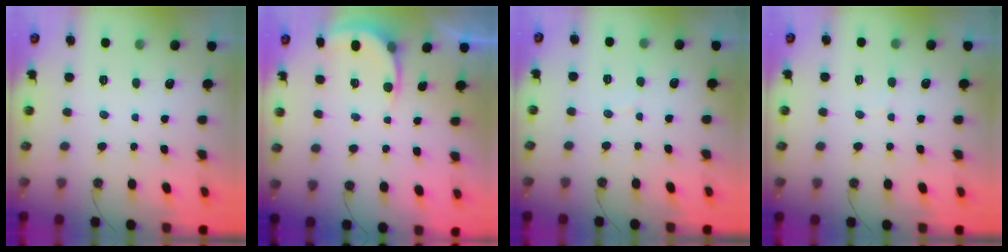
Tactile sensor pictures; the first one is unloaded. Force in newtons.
{"total": 4.2, "press": 4.1, "slide": 0.3}
{"total": 2.8, "press": 2.8, "slide": 0.2}
{"total": 6.6, "press": 6.6, "slide": 0.6}